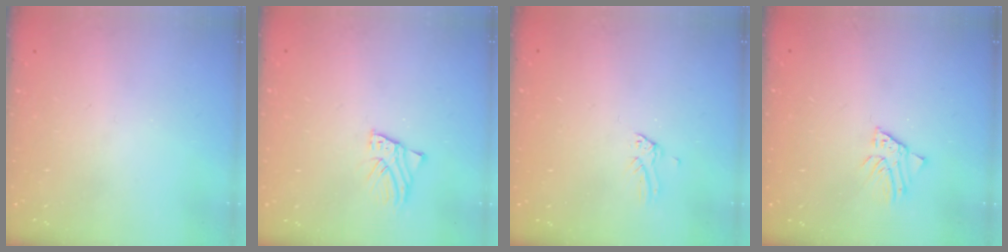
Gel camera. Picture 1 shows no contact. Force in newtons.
{"total": 2.3, "press": 2.3, "slide": 0.1}
{"total": 0.0}
{"total": 2.4, "press": 2.4, "slide": 0.2}